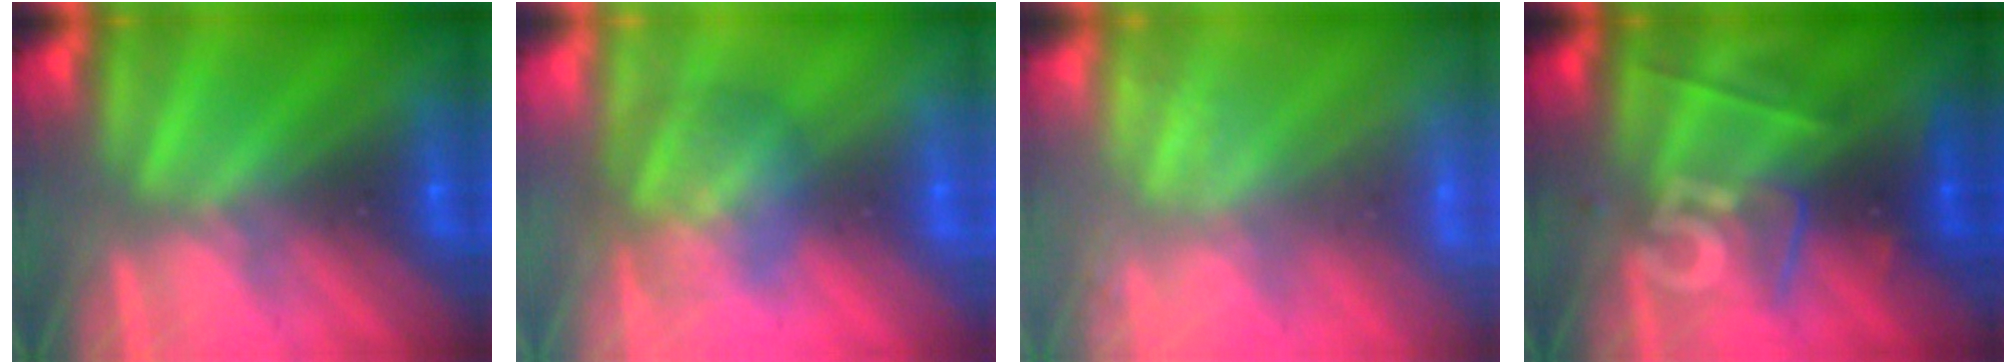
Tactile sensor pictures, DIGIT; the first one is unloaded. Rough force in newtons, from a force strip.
{"total": 2.9}
{"total": 2.0}
{"total": 2.7}